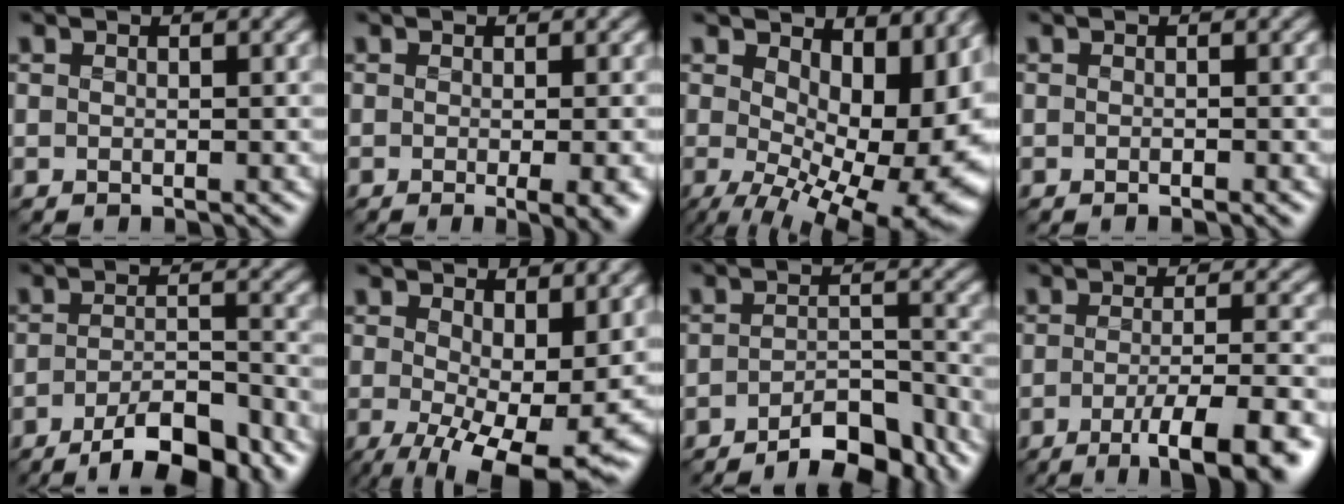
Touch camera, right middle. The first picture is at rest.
{"total": 4.5, "force": [-1.1, 1.5, 4.1], "torque": [-0.041, -0.011, -0.006]}
{"total": 16.2, "force": [0.3, 8.2, 14.0], "torque": [-0.170, -0.028, 0.035]}
{"total": 0.8, "force": [-0.5, 0.1, 0.6], "torque": [-0.008, -0.002, -0.007]}
{"total": 7.0, "force": [-4.7, 2.0, 4.8], "torque": [-0.078, 0.000, -0.077]}
{"total": 10.5, "force": [-1.7, 4.3, 9.4], "torque": [-0.153, -0.024, -0.014]}
{"total": 6.4, "force": [-4.9, 1.7, 3.7], "torque": [-0.054, 0.003, -0.074]}
{"total": 8.1, "force": [-4.2, 1.8, 6.7], "torque": [-0.088, -0.003, -0.063]}